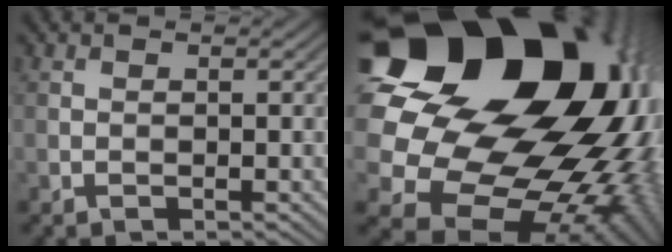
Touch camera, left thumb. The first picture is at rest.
{"total": 23.8, "force": [5.5, 18.9, 13.4], "torque": [-0.281, -0.052, 0.108]}